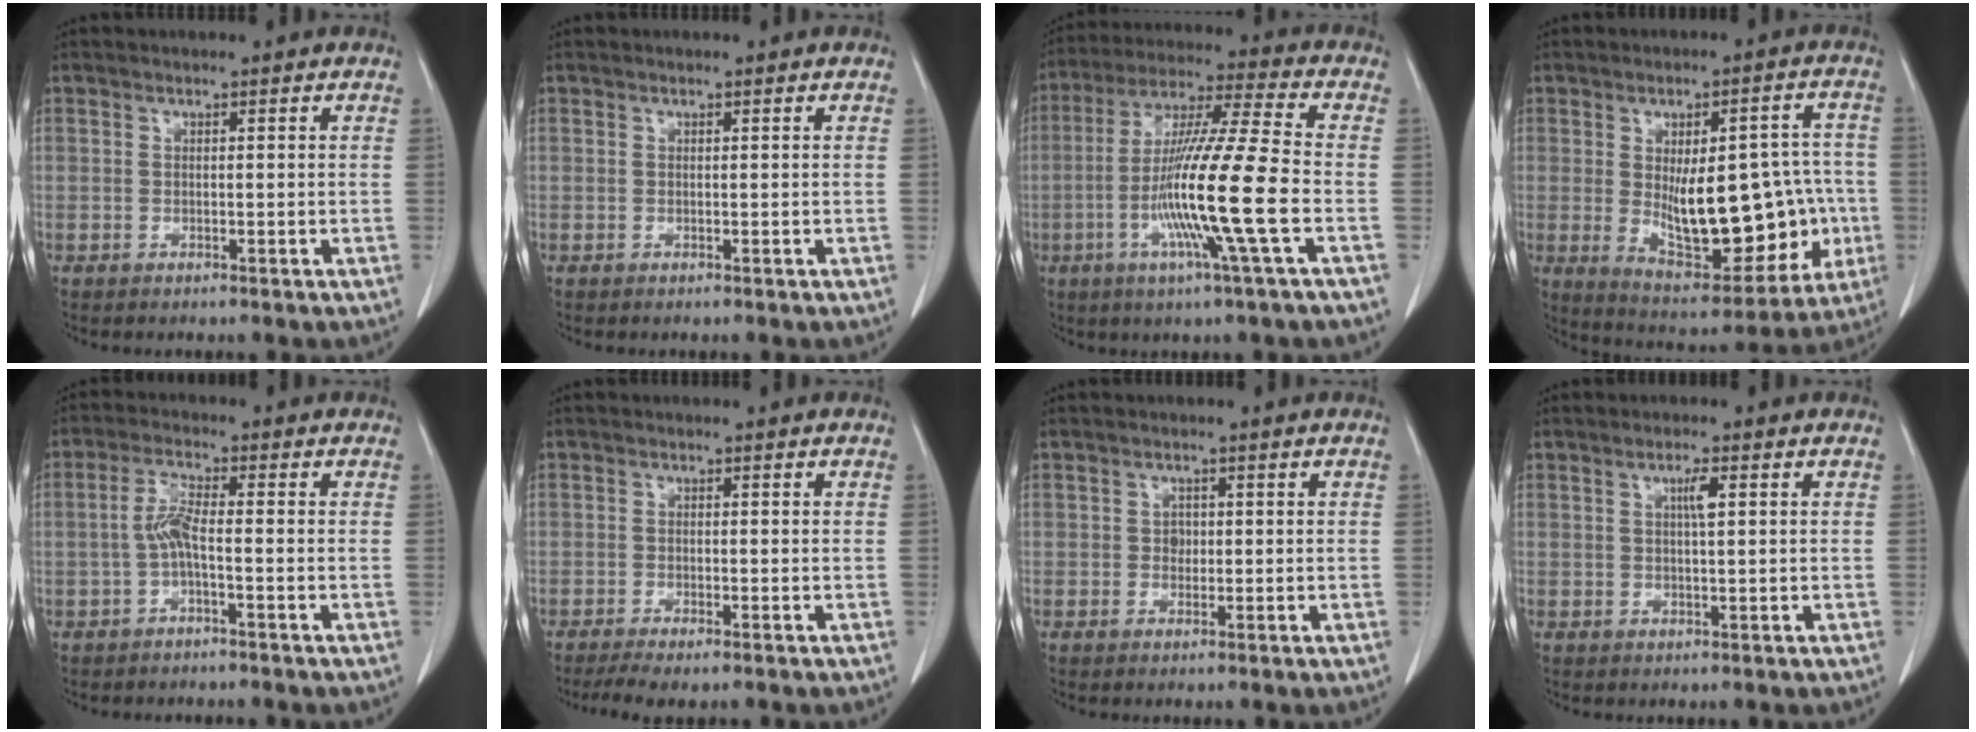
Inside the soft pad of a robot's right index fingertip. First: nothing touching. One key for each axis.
{"total": 0.0}
{"total": 15.8, "fx": -4.2, "fy": -1.3, "fz": 15.2, "tx": -0.289, "ty": -0.013, "tz": -0.087}
{"total": 18.9, "fx": -1.8, "fy": 8.6, "fz": 16.8, "tx": -0.246, "ty": 0.014, "tz": 0.004}
{"total": 3.8, "fx": -1.0, "fy": 0.3, "fz": 3.7, "tx": -0.078, "ty": 0.007, "tz": -0.021}
{"total": 4.1, "fx": -3.1, "fy": 0.6, "fz": 2.6, "tx": -0.044, "ty": -0.009, "tz": -0.049}
{"total": 1.3, "fx": 0.0, "fy": 1.1, "fz": 0.7, "tx": -0.010, "ty": 0.003, "tz": 0.000}
{"total": 2.2, "fx": 0.7, "fy": 0.1, "fz": 2.1, "tx": -0.039, "ty": 0.001, "tz": 0.012}